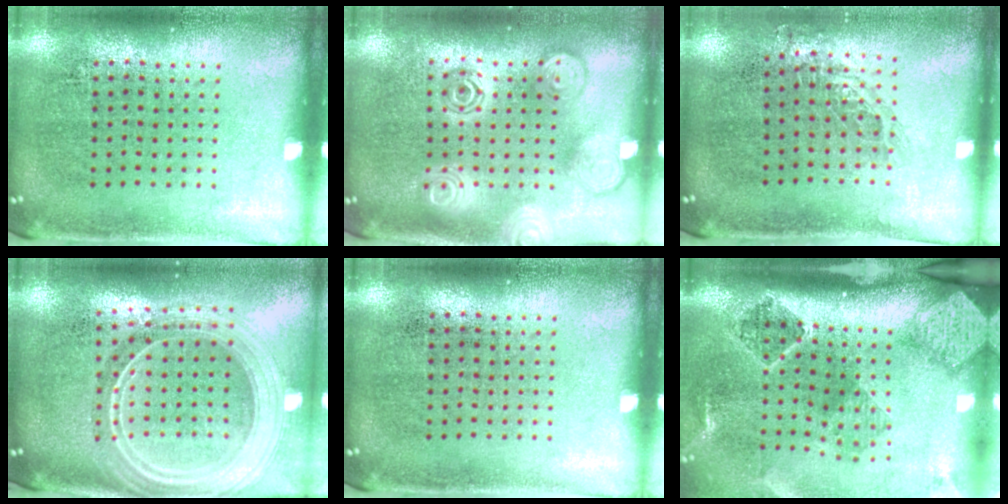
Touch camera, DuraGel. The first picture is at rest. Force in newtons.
{"total": 2.0, "press": 2.0, "slide": 0.2}
{"total": 0.7, "press": 0.7, "slide": 0.1}
{"total": 2.6, "press": 2.2, "slide": 1.4}
{"total": 0.0}
{"total": 2.9, "press": 1.9, "slide": 2.1}